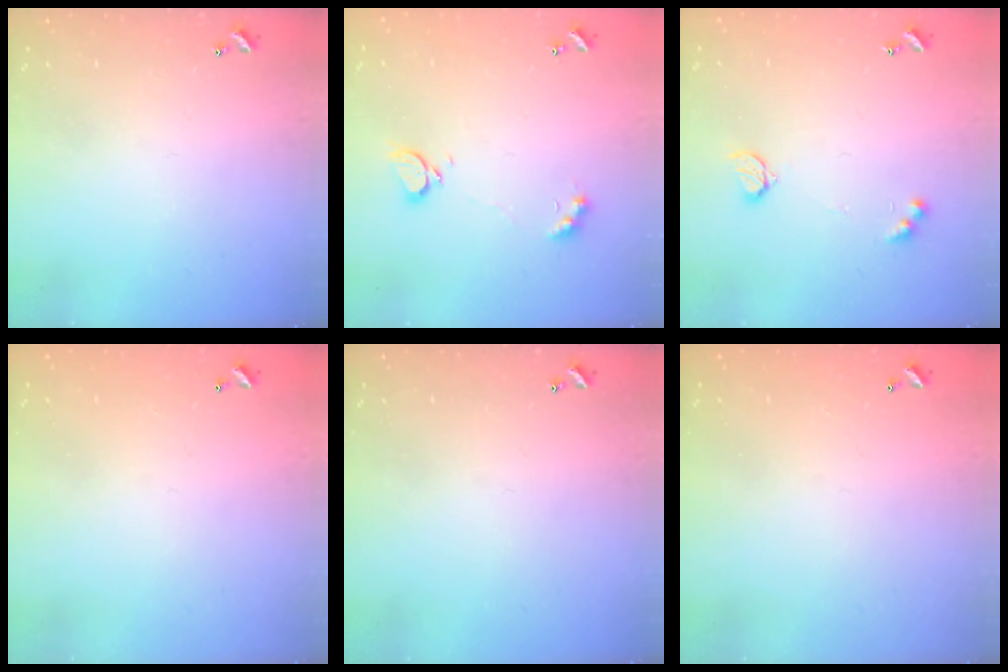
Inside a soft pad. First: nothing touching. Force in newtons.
{"total": 2.5, "press": 2.4, "slide": 0.5}
{"total": 4.2, "press": 4.2, "slide": 0.4}
{"total": 2.8, "press": 2.8, "slide": 0.1}
{"total": 0.0}
{"total": 2.8, "press": 2.8, "slide": 0.1}